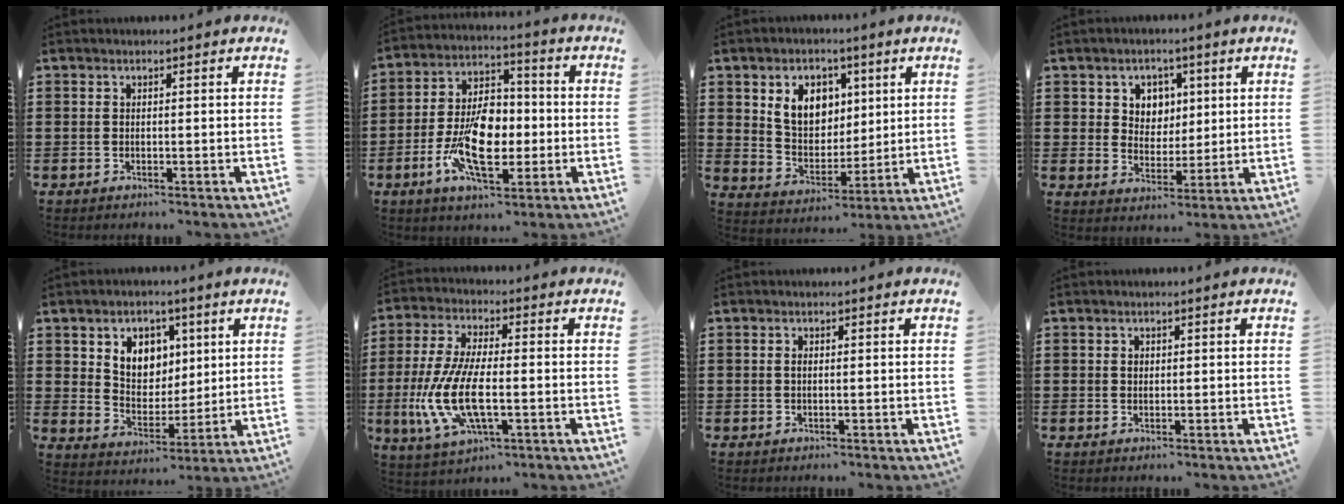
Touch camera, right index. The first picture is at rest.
{"total": 11.2, "force": [-2.3, 6.3, 8.9], "torque": [-0.187, 0.002, -0.045]}
{"total": 8.0, "force": [3.0, 6.3, 4.0], "torque": [-0.090, 0.016, 0.054]}
{"total": 4.8, "force": [1.9, 4.3, 0.9], "torque": [-0.034, 0.010, 0.030]}
{"total": 6.4, "force": [3.0, 5.3, 1.9], "torque": [-0.061, 0.002, 0.053]}
{"total": 11.7, "force": [-2.7, 4.5, 10.4], "torque": [-0.240, -0.016, -0.055]}
{"total": 0.6, "force": [0.0, 0.4, 0.5], "torque": [-0.011, -0.001, 0.000]}
{"total": 0.8, "force": [0.2, 0.7, 0.4], "torque": [-0.010, 0.002, 0.005]}